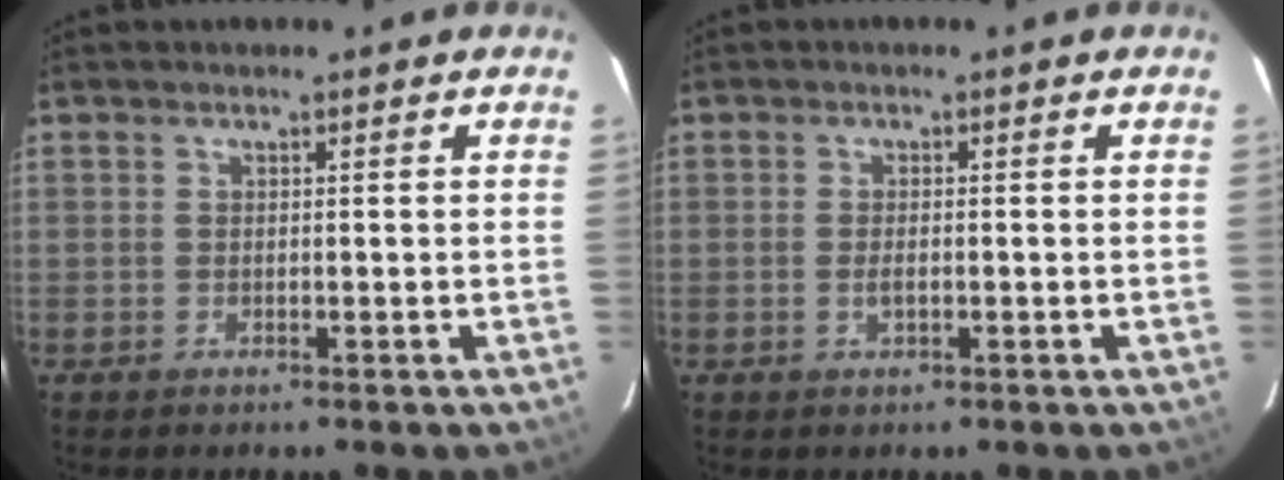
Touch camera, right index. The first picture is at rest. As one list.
[{"total": 1.7, "force": [-0.5, 0.7, 1.5], "torque": [-0.029, -0.002, -0.008]}]